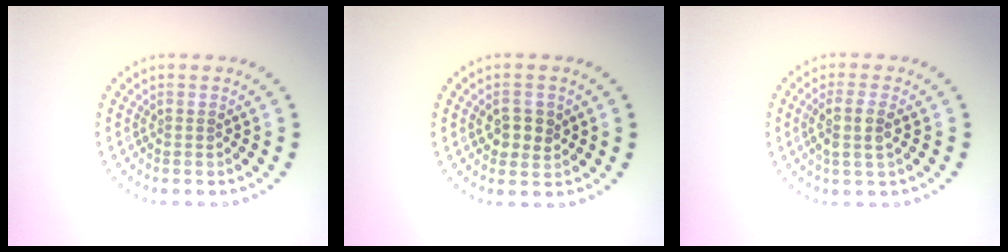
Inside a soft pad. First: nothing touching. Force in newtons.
{"total": 2.5, "press": 2.4, "slide": 0.6}
{"total": 2.6, "press": 2.2, "slide": 1.4}